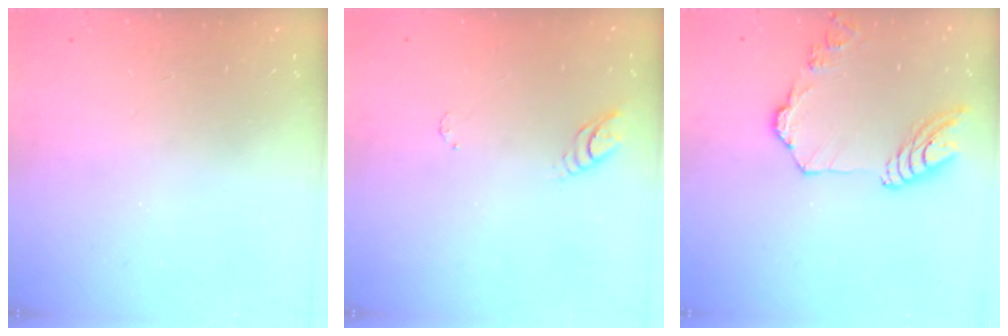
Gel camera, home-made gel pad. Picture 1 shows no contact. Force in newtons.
{"total": 3.8, "press": 3.7, "slide": 0.3}
{"total": 12.4, "press": 12.3, "slide": 1.5}